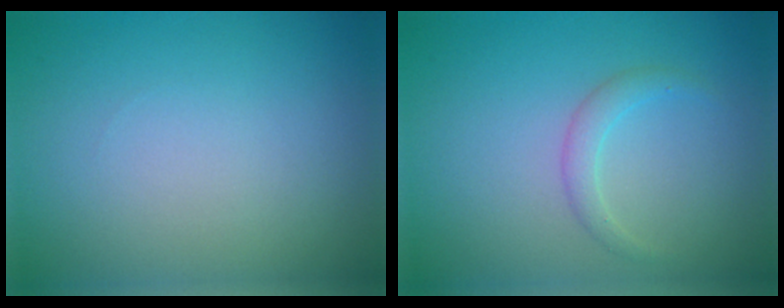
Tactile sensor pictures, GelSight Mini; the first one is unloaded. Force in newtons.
{"total": 1.5, "press": 1.5, "slide": 0.1}